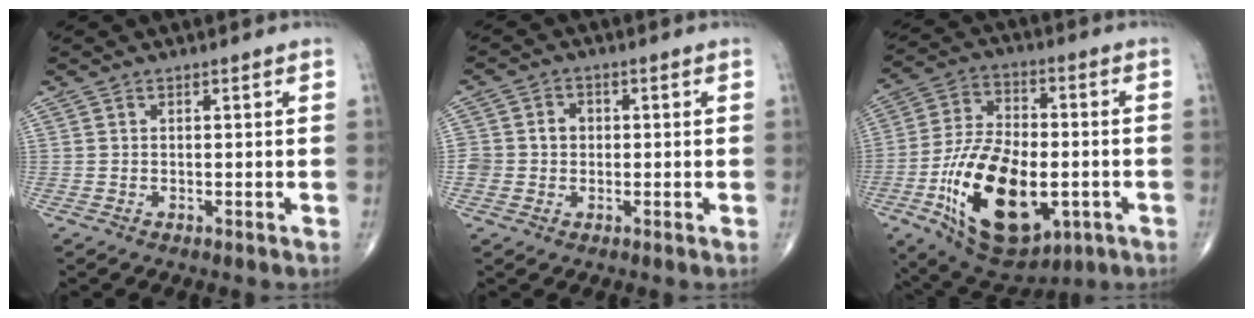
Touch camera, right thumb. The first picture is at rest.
{"total": 5.1, "force": [0.0, 4.7, 2.0], "torque": [-0.019, 0.013, 0.001]}
{"total": 23.5, "force": [-6.5, 12.8, 18.6], "torque": [-0.313, 0.013, -0.089]}